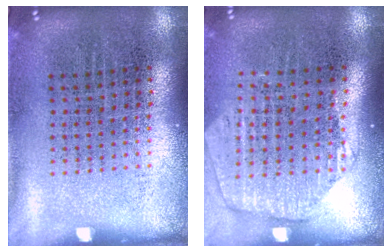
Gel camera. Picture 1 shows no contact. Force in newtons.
{"total": 1.6, "press": 1.5, "slide": 0.7}